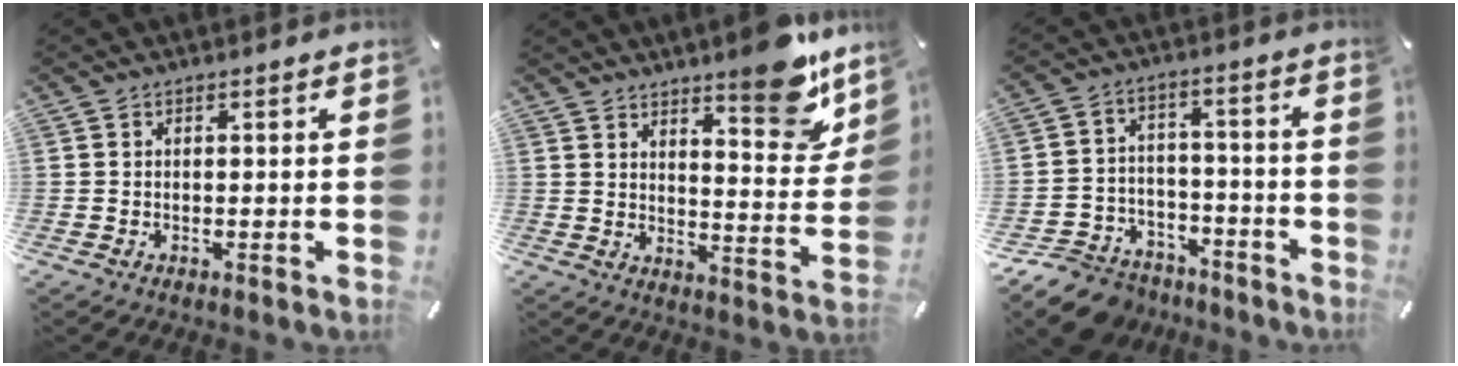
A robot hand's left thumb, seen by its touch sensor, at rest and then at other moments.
{"total": 13.0, "force": [10.0, 4.1, 7.2], "torque": [-0.072, -0.082, 0.169]}
{"total": 11.2, "force": [-8.6, 6.5, 3.1], "torque": [-0.048, 0.057, -0.153]}